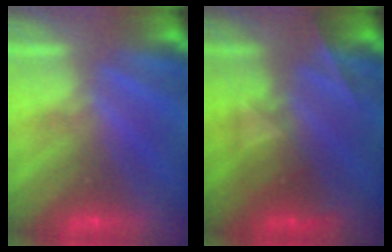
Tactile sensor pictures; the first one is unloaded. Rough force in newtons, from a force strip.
{"total": 2.3}